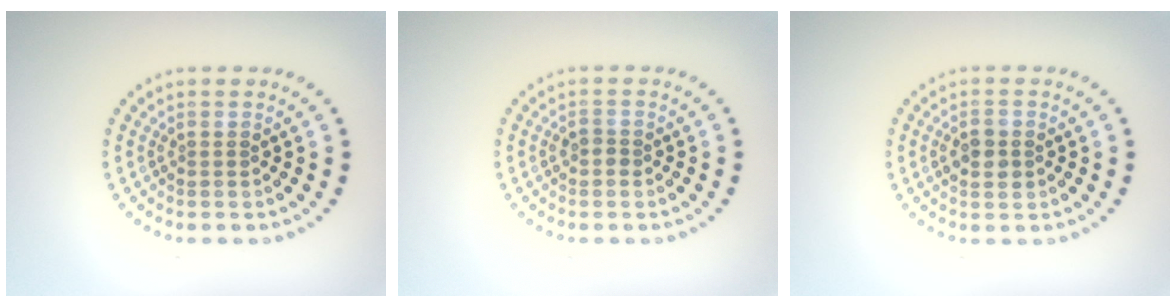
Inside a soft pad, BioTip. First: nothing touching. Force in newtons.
{"total": 0.9, "press": 0.9, "slide": 0.2}
{"total": 2.5, "press": 2.5, "slide": 0.2}